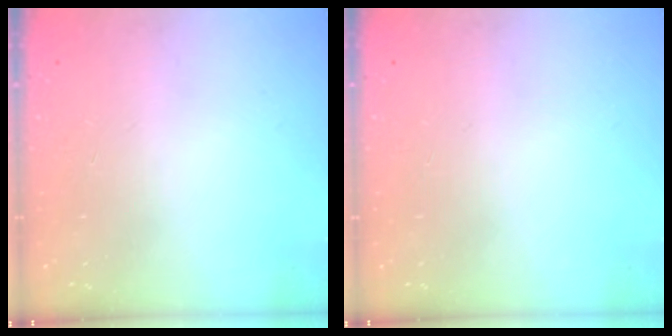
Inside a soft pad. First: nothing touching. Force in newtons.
{"total": 0.0}